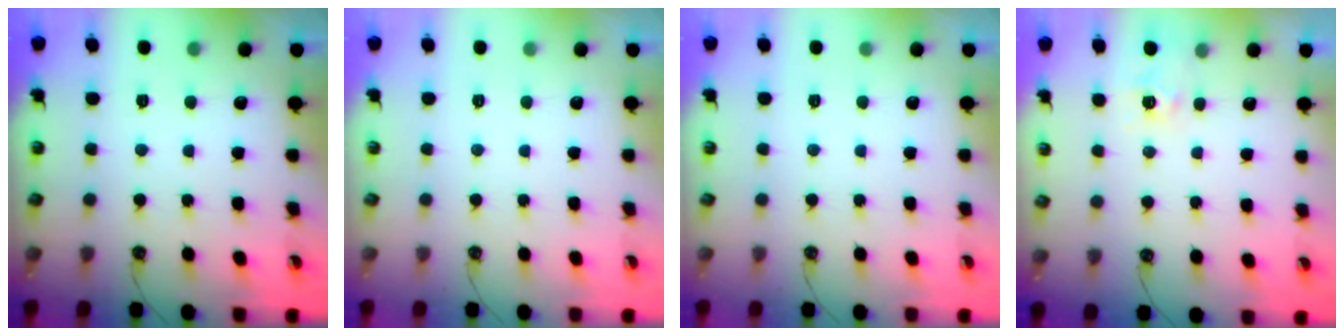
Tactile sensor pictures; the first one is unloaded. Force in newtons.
{"total": 0.0}
{"total": 0.0}
{"total": 4.8, "press": 4.8, "slide": 0.6}